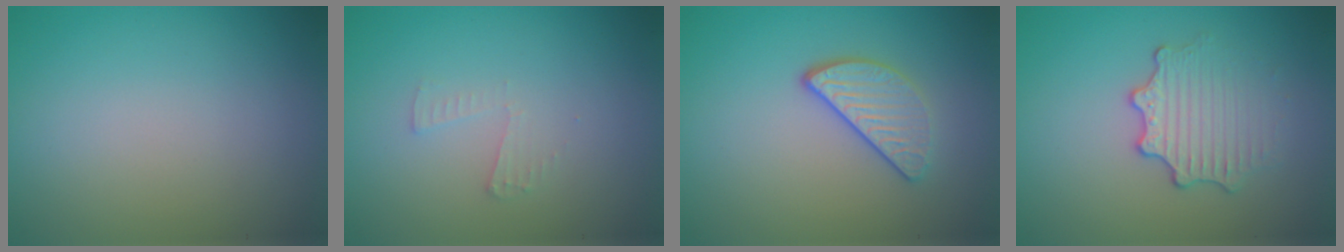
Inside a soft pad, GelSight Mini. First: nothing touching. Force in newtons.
{"total": 1.0, "press": 1.0, "slide": 0.0}
{"total": 3.0, "press": 2.5, "slide": 1.6}
{"total": 3.0, "press": 2.6, "slide": 1.5}